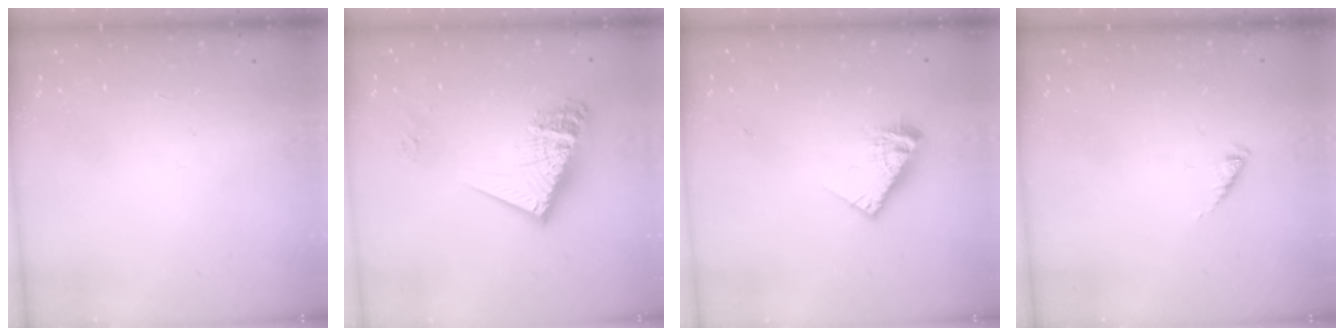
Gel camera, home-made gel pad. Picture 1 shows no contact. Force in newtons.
{"total": 16.9, "press": 16.9, "slide": 1.5}
{"total": 9.1, "press": 9.0, "slide": 0.9}
{"total": 2.3, "press": 2.3, "slide": 0.3}